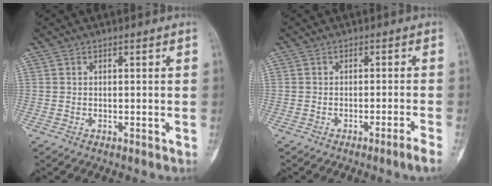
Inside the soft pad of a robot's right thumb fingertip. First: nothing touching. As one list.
[{"total": 2.7, "force": [-1.8, -0.8, 1.9], "torque": [-0.043, 0.011, -0.027]}]